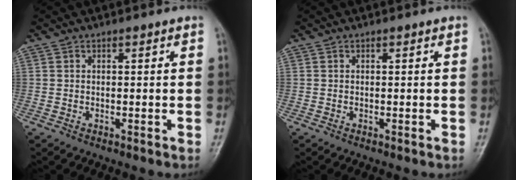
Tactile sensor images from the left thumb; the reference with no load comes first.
{"total": 0.0}